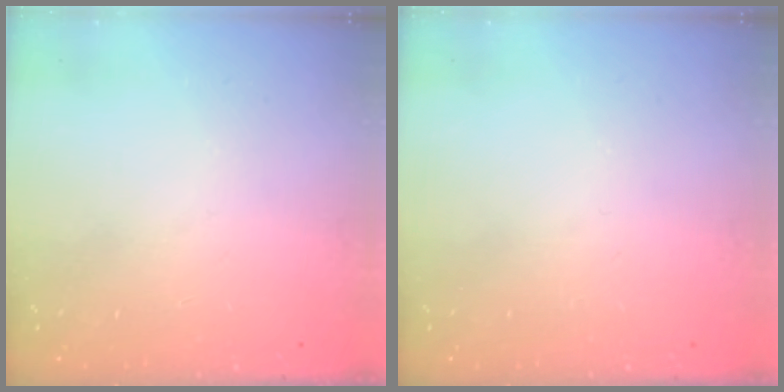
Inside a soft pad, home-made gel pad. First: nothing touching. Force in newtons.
{"total": 0.0}